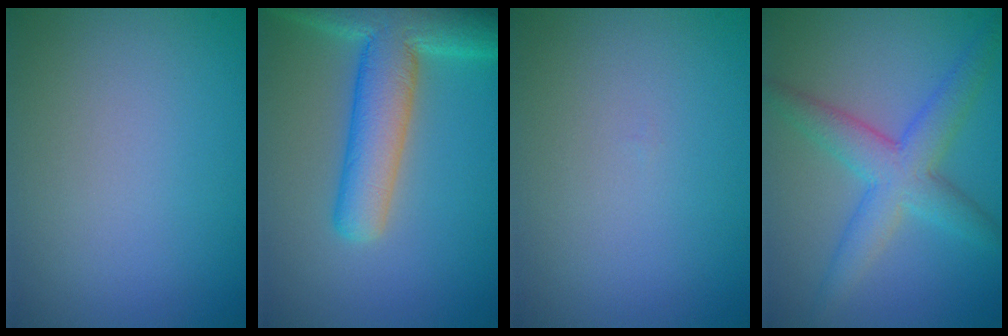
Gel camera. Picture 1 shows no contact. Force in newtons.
{"total": 8.5, "press": 8.5, "slide": 0.5}
{"total": 0.0}
{"total": 4.9, "press": 4.9, "slide": 0.1}